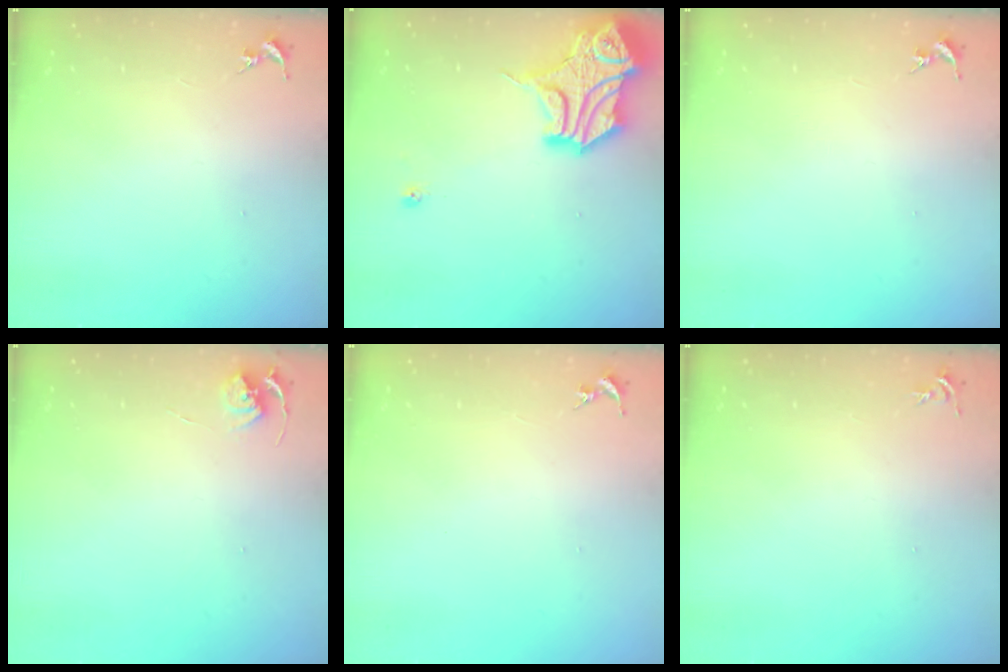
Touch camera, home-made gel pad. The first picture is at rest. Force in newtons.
{"total": 17.8, "press": 17.7, "slide": 2.0}
{"total": 0.0}
{"total": 5.3, "press": 5.2, "slide": 0.6}
{"total": 0.0}
{"total": 3.7, "press": 3.7, "slide": 0.5}